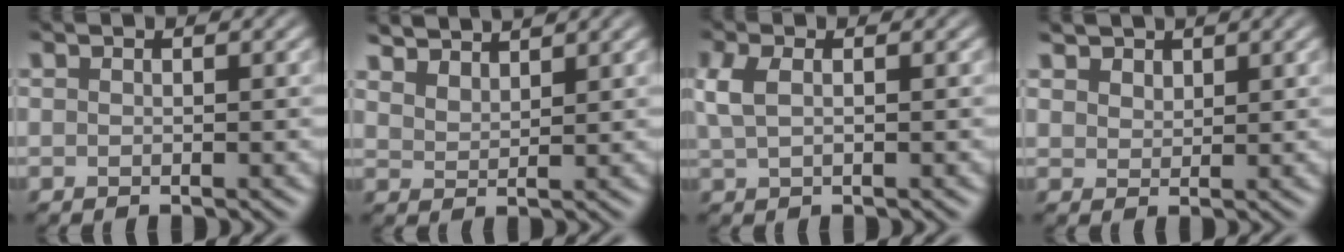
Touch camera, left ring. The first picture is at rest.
{"total": 3.3, "force": [3.0, 0.9, 1.1], "torque": [-0.032, -0.010, 0.054]}
{"total": 2.3, "force": [0.0, 1.1, 1.9], "torque": [-0.046, 0.003, -0.003]}
{"total": 1.9, "force": [1.4, 1.2, 0.6], "torque": [-0.023, -0.013, 0.030]}